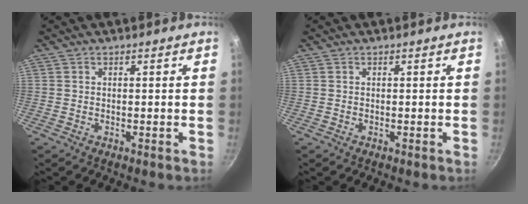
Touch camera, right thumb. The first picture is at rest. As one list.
[{"total": 0.0}]